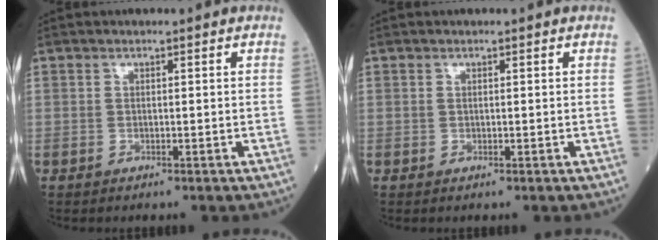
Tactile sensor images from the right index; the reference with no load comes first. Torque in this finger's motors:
{"motor_torque": [0.03, 0.00, -0.04, -0.01]}